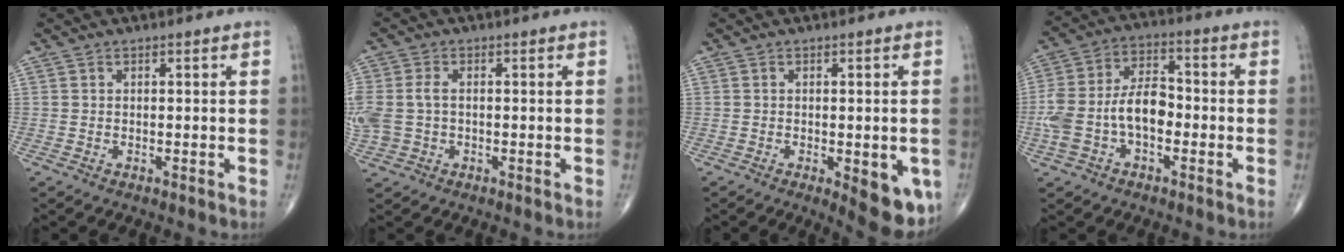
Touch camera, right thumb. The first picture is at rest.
{"total": 7.3, "force": [-0.3, 5.1, 5.3], "torque": [-0.147, 0.014, -0.002]}
{"total": 9.7, "force": [-3.0, 3.6, 8.5], "torque": [-0.088, -0.013, -0.032]}
{"total": 12.7, "force": [-2.7, 7.3, 10.1], "torque": [-0.207, 0.043, -0.055]}